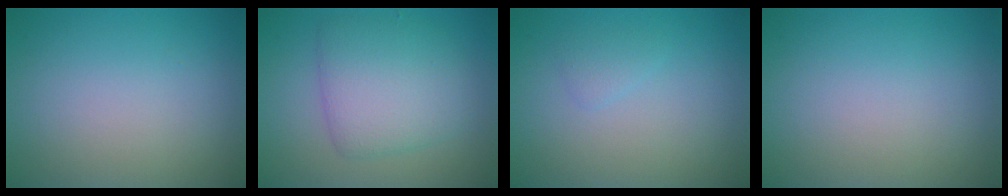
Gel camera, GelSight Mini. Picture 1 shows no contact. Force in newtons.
{"total": 5.0, "press": 5.0, "slide": 0.1}
{"total": 0.9, "press": 0.9, "slide": 0.0}
{"total": 0.0}